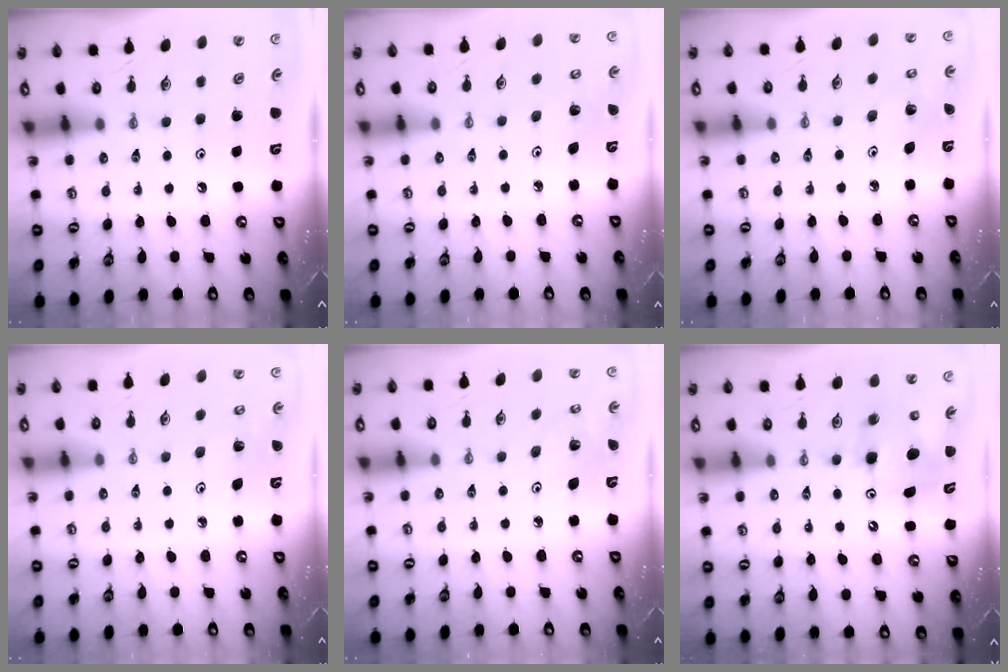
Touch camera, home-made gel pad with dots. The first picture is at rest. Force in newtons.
{"total": 2.7, "press": 2.7, "slide": 0.5}
{"total": 2.0, "press": 2.0, "slide": 0.2}
{"total": 4.0, "press": 3.9, "slide": 0.5}
{"total": 3.0, "press": 3.0, "slide": 0.1}
{"total": 8.0, "press": 7.8, "slide": 2.0}